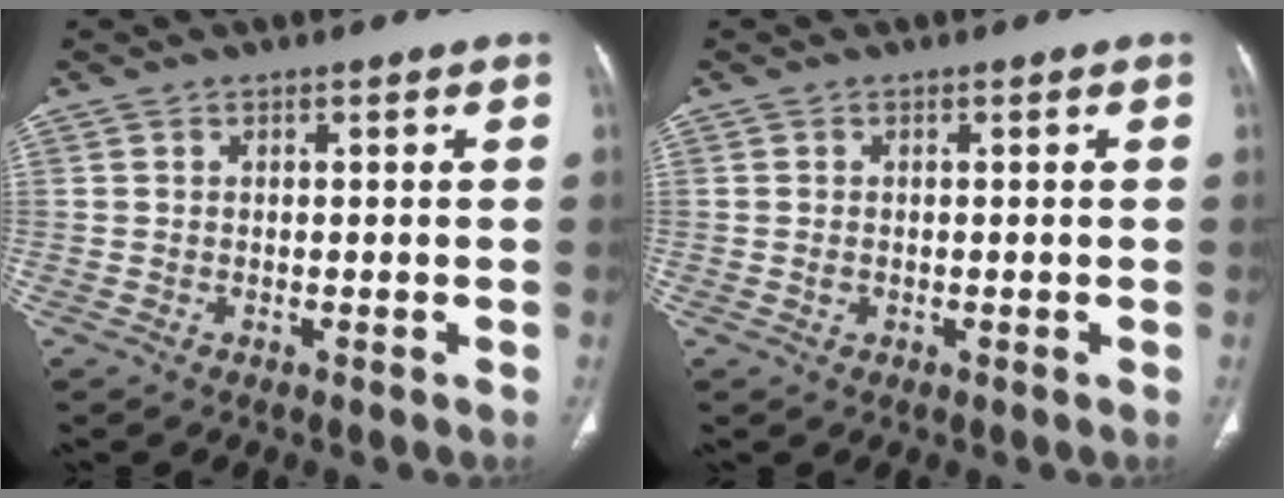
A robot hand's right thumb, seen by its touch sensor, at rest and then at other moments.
{"total": 0.7, "force": [-0.2, 0.6, 0.5], "torque": [-0.012, -0.001, -0.002]}